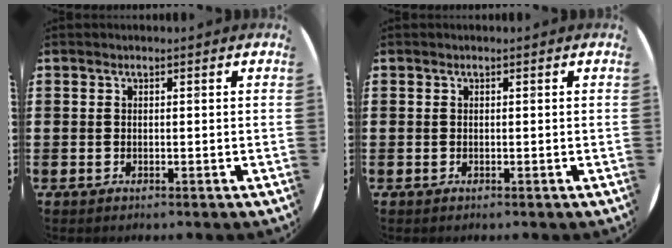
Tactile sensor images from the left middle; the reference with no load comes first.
{"total": 0.0}